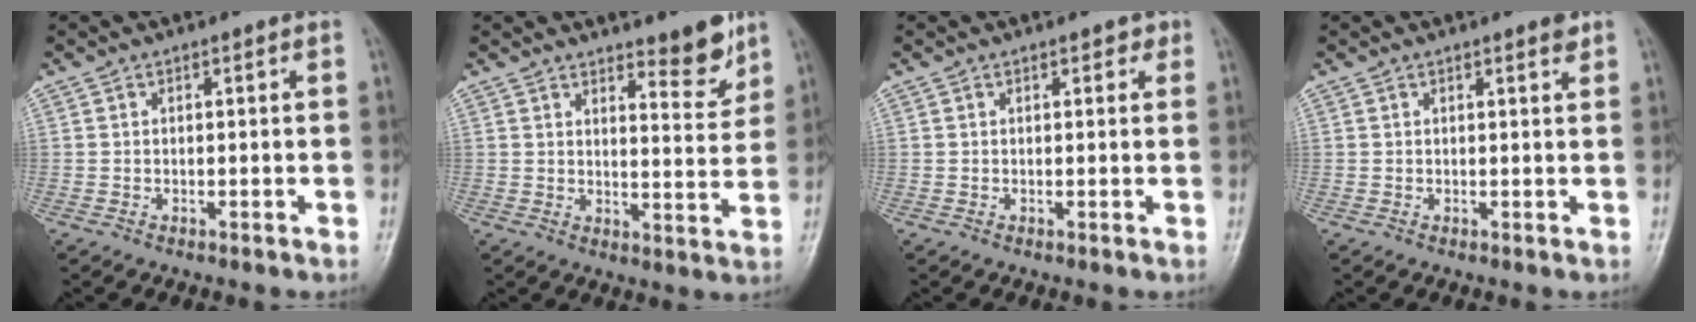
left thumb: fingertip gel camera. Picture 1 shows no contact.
{"total": 6.8, "force": [5.2, 1.7, 3.9], "torque": [-0.036, -0.047, 0.075]}
{"total": 1.5, "force": [1.0, 0.9, 0.8], "torque": [0.002, -0.002, 0.007]}
{"total": 1.6, "force": [1.2, 0.3, 1.1], "torque": [-0.013, -0.006, 0.015]}